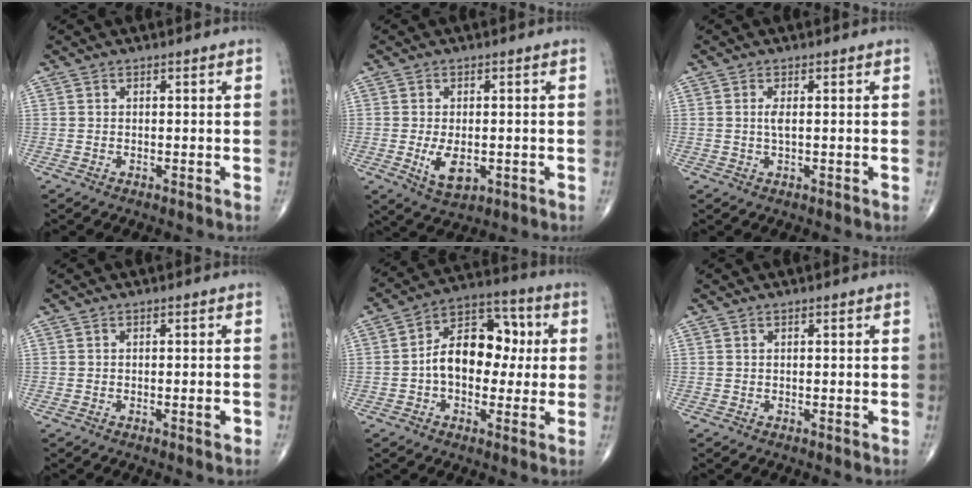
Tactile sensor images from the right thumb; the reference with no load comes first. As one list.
[{"total": 6.0, "force": [-1.3, 3.2, 4.8], "torque": [-0.078, -0.009, -0.013]}, {"total": 1.6, "force": [0.2, 0.4, 1.6], "torque": [-0.038, -0.002, 0.005]}, {"total": 1.5, "force": [-0.5, 0.4, 1.3], "torque": [-0.016, 0.000, -0.008]}, {"total": 13.7, "force": [0.2, 9.2, 10.2], "torque": [-0.128, 0.039, -0.007]}, {"total": 0.0}]